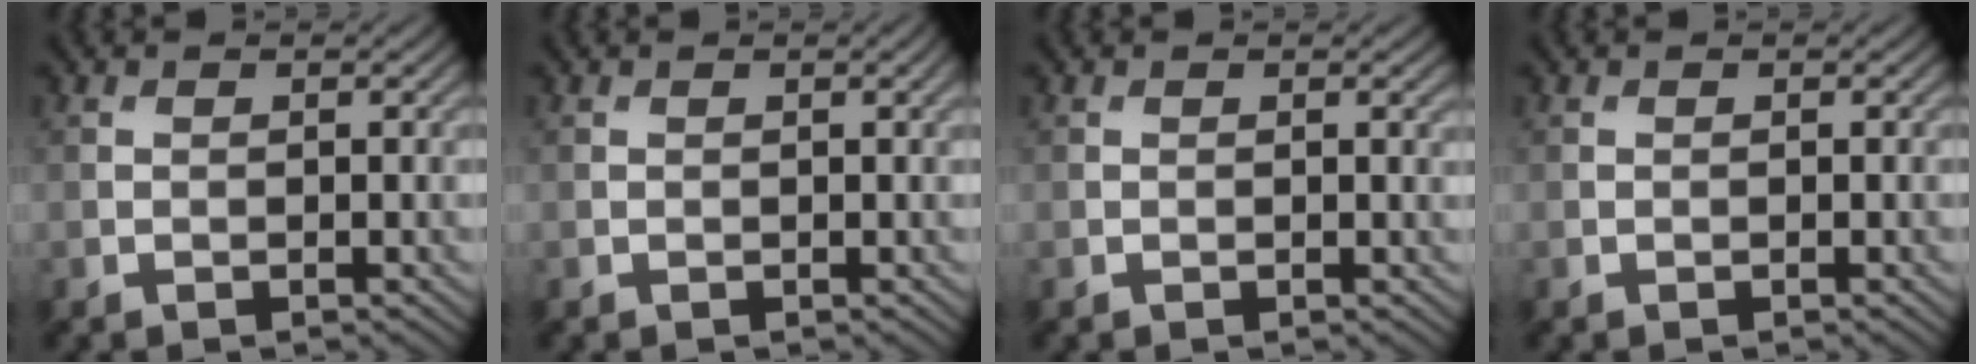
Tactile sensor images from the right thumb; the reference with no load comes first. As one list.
[{"total": 1.0, "force": [0.4, 0.1, 0.9], "torque": [-0.014, 0.003, 0.005]}, {"total": 0.8, "force": [0.3, 0.1, 0.8], "torque": [-0.011, -0.001, 0.003]}, {"total": 0.0}]